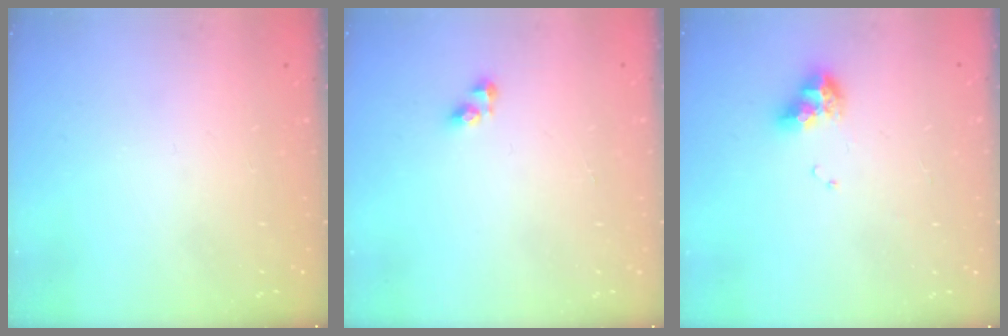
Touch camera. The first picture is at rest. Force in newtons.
{"total": 3.4, "press": 3.4, "slide": 0.5}
{"total": 8.7, "press": 8.7, "slide": 0.8}